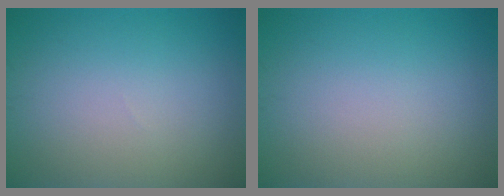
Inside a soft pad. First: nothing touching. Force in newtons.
{"total": 0.0}